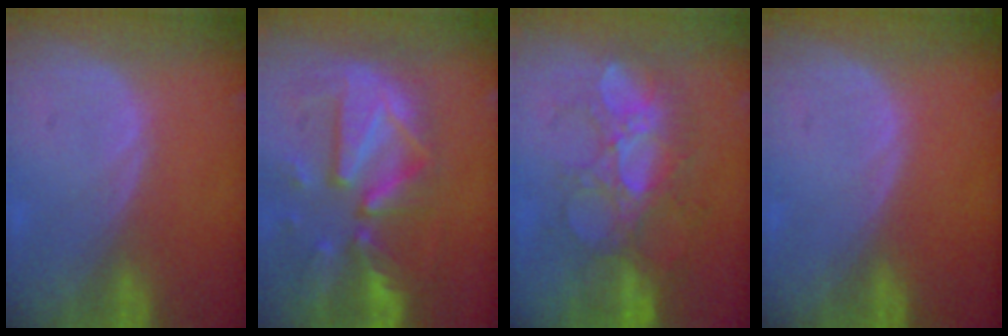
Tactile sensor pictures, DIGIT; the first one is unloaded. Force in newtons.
{"total": 12.4, "press": 10.8, "slide": 6.1}
{"total": 8.8, "press": 8.7, "slide": 1.6}
{"total": 0.0}